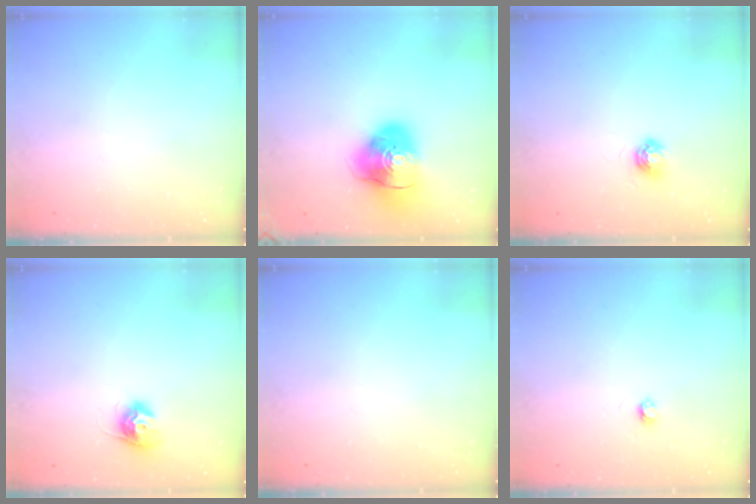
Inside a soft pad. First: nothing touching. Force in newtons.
{"total": 12.8, "press": 12.6, "slide": 2.1}
{"total": 5.1, "press": 5.1, "slide": 0.5}
{"total": 10.3, "press": 10.3, "slide": 0.5}
{"total": 0.0}
{"total": 2.9, "press": 2.9, "slide": 0.3}